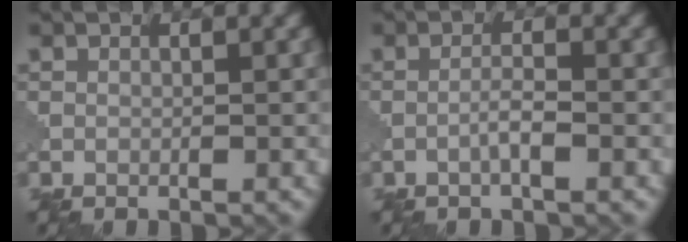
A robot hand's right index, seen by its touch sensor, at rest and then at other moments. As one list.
[{"total": 1.7, "force": [-0.7, 0.2, 1.5], "torque": [-0.029, 0.007, -0.017]}]